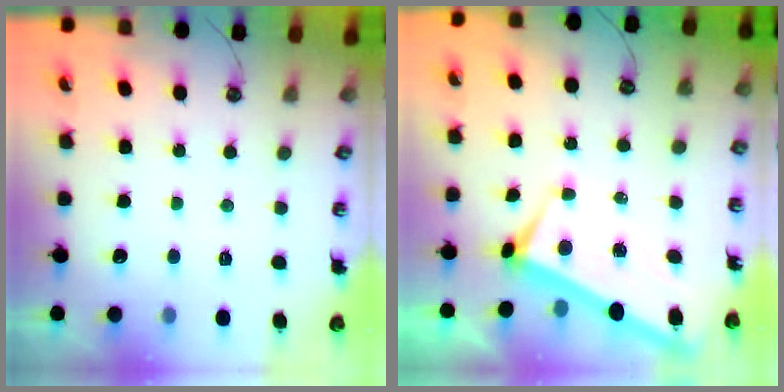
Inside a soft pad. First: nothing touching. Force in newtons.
{"total": 3.0, "press": 2.9, "slide": 0.9}